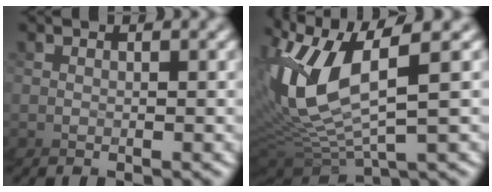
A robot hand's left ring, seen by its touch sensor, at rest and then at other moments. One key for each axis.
{"total": 4.2, "fx": 1.4, "fy": 2.3, "fz": 3.2, "tx": -0.130, "ty": 0.012, "tz": 0.014}